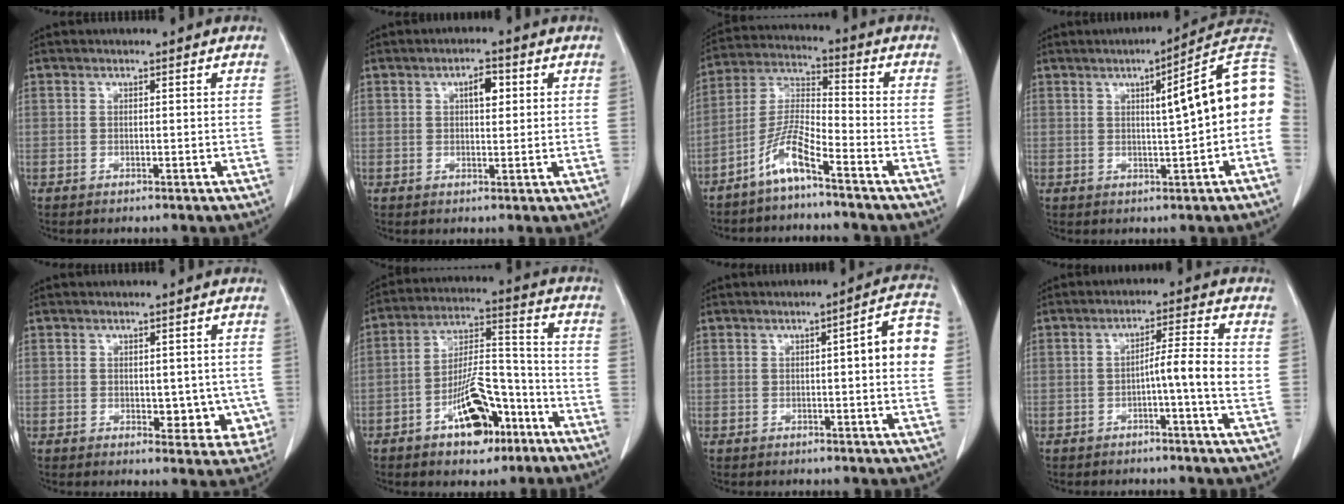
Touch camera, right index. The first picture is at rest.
{"total": 3.2, "force": [1.1, 1.2, 2.8], "torque": [-0.046, 0.003, 0.016]}
{"total": 7.5, "force": [-5.1, 0.4, 5.5], "torque": [-0.122, -0.005, -0.107]}
{"total": 11.2, "force": [1.2, 0.6, 11.1], "torque": [-0.142, 0.028, 0.009]}
{"total": 6.0, "force": [-0.5, 3.8, 4.7], "torque": [-0.030, 0.002, 0.004]}
{"total": 12.1, "force": [-6.4, 5.0, 8.9], "torque": [-0.160, 0.019, -0.098]}
{"total": 7.7, "force": [1.0, 0.8, 7.6], "torque": [-0.093, 0.016, 0.006]}
{"total": 5.8, "force": [-0.8, -0.6, 5.7], "torque": [-0.087, 0.010, -0.014]}